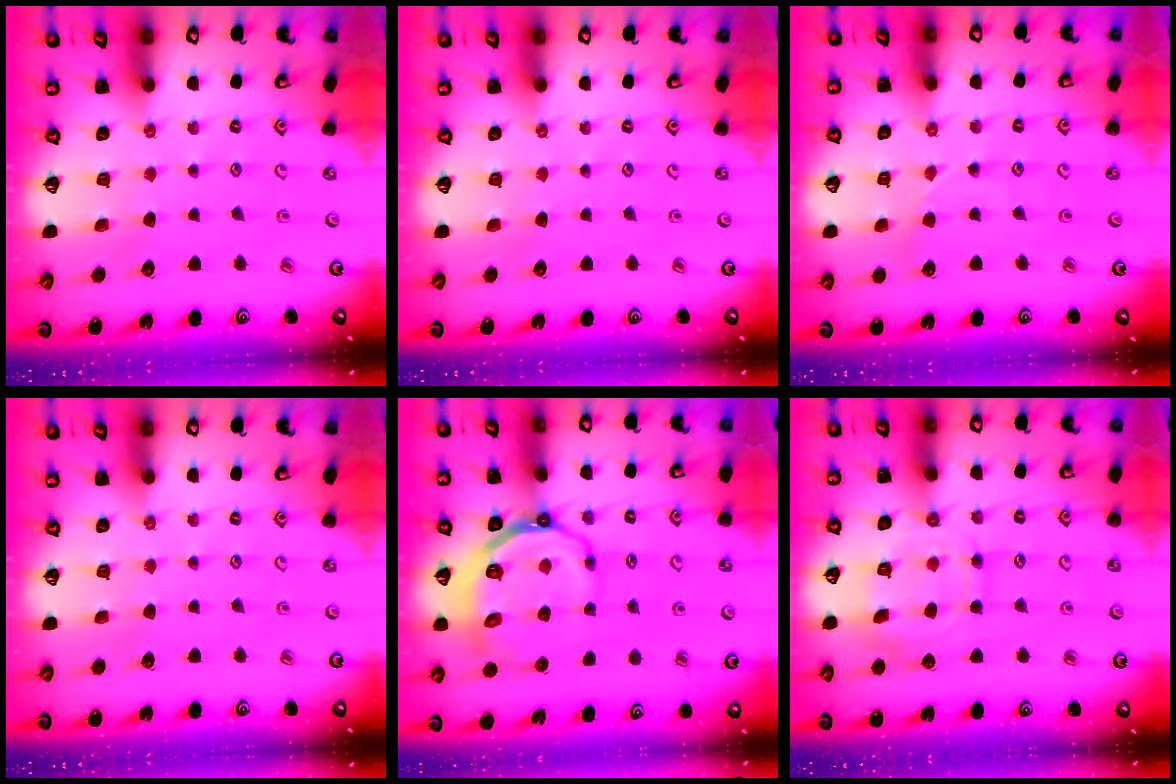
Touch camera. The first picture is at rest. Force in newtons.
{"total": 0.0}
{"total": 2.0, "press": 2.0, "slide": 0.2}
{"total": 0.0}
{"total": 10.7, "press": 10.2, "slide": 3.4}
{"total": 11.5, "press": 11.5, "slide": 0.7}